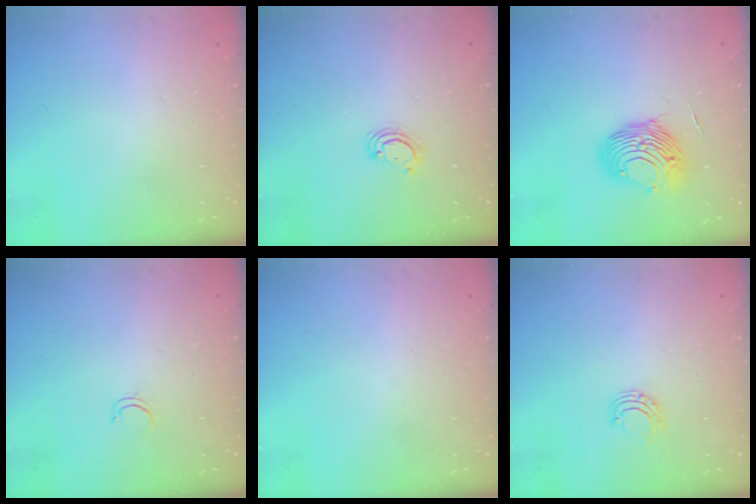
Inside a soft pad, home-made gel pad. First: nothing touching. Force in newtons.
{"total": 2.6, "press": 2.6, "slide": 0.3}
{"total": 13.4, "press": 13.4, "slide": 0.8}
{"total": 2.6, "press": 2.5, "slide": 0.4}
{"total": 0.0}
{"total": 5.1, "press": 5.1, "slide": 0.4}